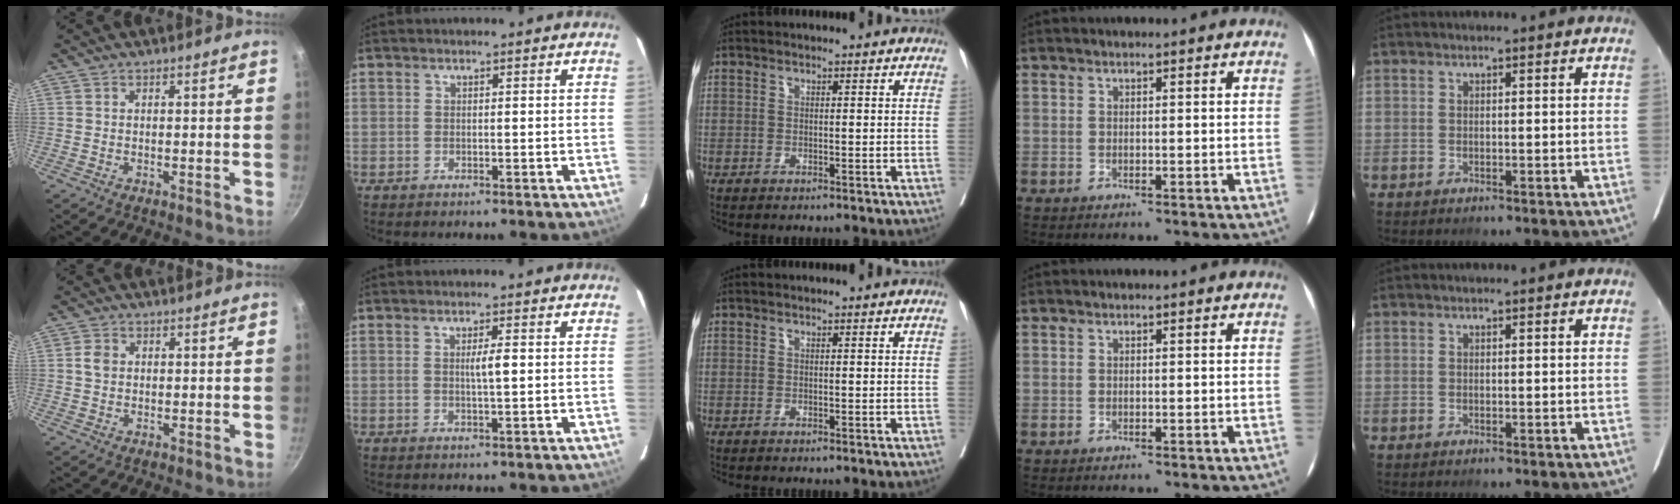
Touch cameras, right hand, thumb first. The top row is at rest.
{"thumb": {"total": 2.5, "force": [0.3, 2.0, 1.5], "torque": [-0.026, 0.003, 0.003]}, "index": {"total": 2.2, "force": [0.2, 0.0, 2.2], "torque": [-0.039, 0.000, 0.003]}}